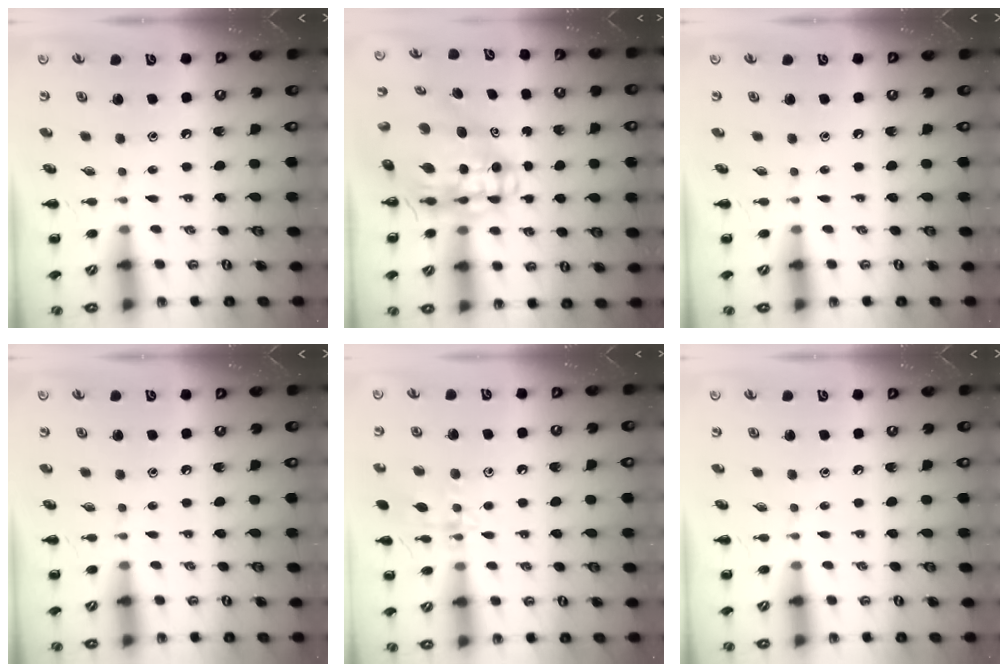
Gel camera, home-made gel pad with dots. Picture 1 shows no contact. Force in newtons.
{"total": 11.2, "press": 10.7, "slide": 3.2}
{"total": 0.0}
{"total": 0.0}
{"total": 11.2, "press": 11.2, "slide": 0.6}
{"total": 0.0}